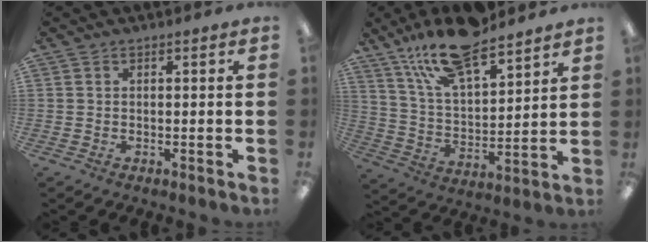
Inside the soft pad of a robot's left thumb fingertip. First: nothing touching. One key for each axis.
{"total": 17.6, "fx": 13.6, "fy": 5.9, "fz": 9.4, "tx": -0.186, "ty": -0.063, "tz": 0.241}